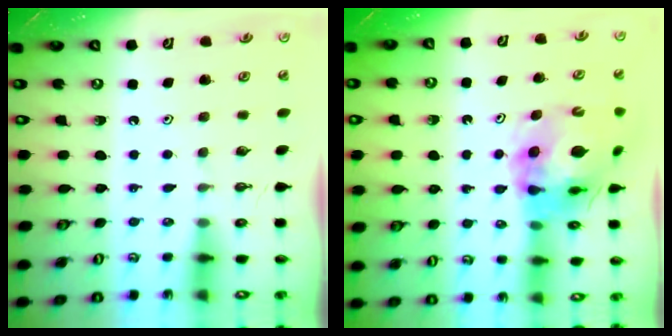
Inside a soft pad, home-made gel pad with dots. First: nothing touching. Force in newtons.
{"total": 15.7, "press": 15.6, "slide": 1.7}